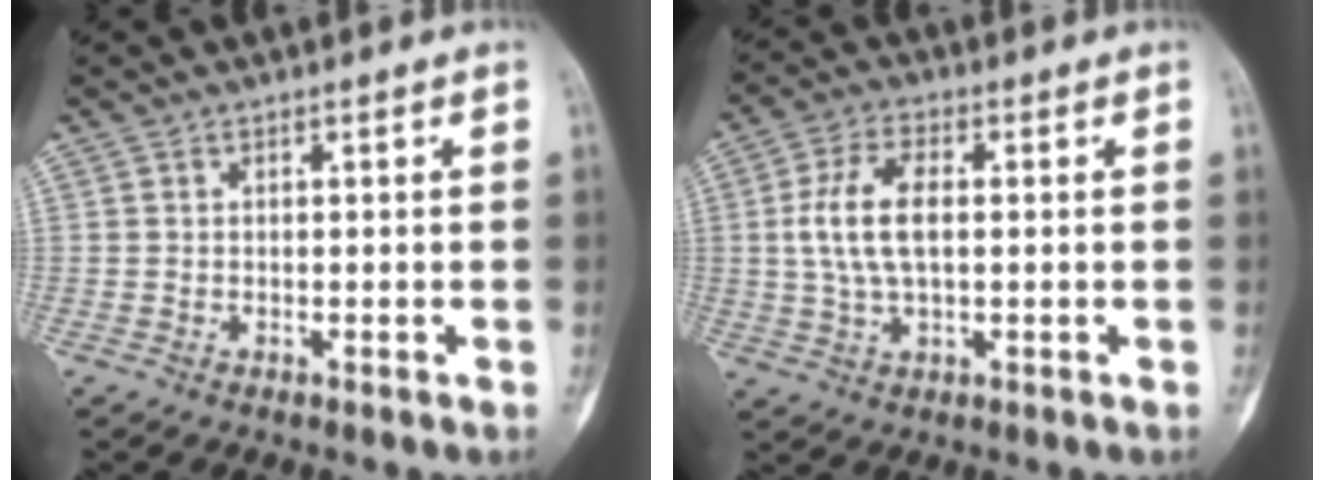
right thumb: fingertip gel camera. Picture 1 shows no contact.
{"total": 9.5, "force": [0.7, 4.9, 8.1], "torque": [-0.167, 0.008, 0.015]}